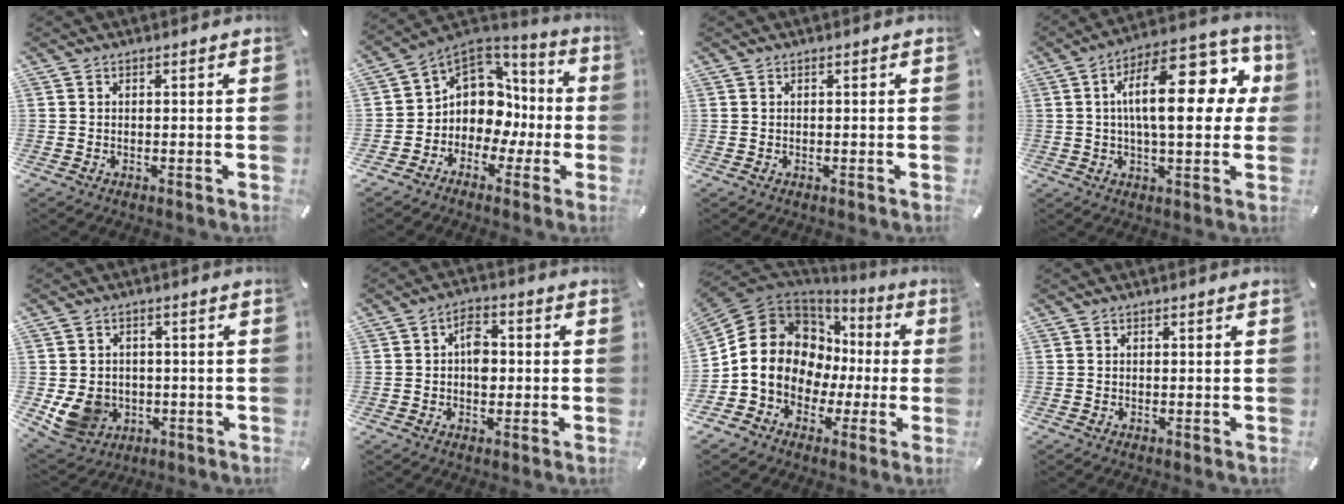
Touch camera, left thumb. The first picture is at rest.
{"total": 10.0, "force": [0.4, 9.3, 3.6], "torque": [-0.080, -0.024, 0.016]}
{"total": 0.0}
{"total": 21.8, "force": [4.7, 9.4, 19.2], "torque": [-0.295, -0.017, 0.069]}
{"total": 9.0, "force": [-1.4, 8.1, 3.7], "torque": [-0.096, 0.006, -0.025]}
{"total": 5.5, "force": [-0.2, 3.7, 4.1], "torque": [-0.053, 0.004, -0.008]}
{"total": 14.8, "force": [-0.2, 13.3, 6.3], "torque": [-0.127, -0.018, 0.003]}
{"total": 0.0}